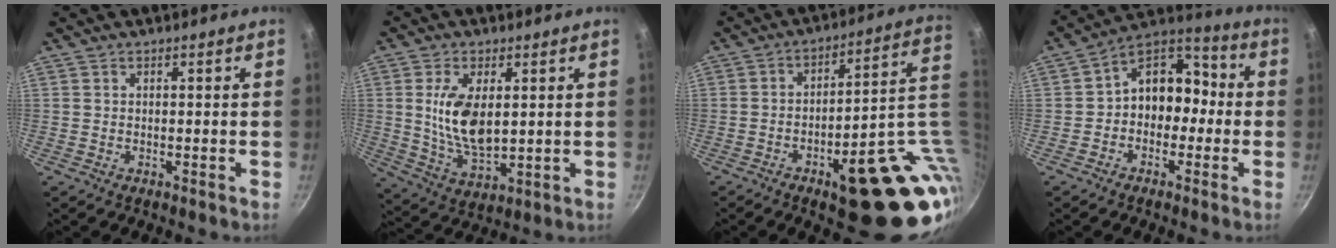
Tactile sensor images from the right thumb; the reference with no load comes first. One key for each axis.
{"total": 11.3, "fx": 2.0, "fy": 5.8, "fz": 9.5, "tx": -0.175, "ty": -0.018, "tz": 0.046}
{"total": 25.2, "fx": -3.7, "fy": 10.3, "fz": 22.6, "tx": -0.222, "ty": 0.012, "tz": -0.027}
{"total": 11.9, "fx": -1.2, "fy": 9.1, "fz": 7.6, "tx": -0.058, "ty": 0.062, "tz": -0.039}